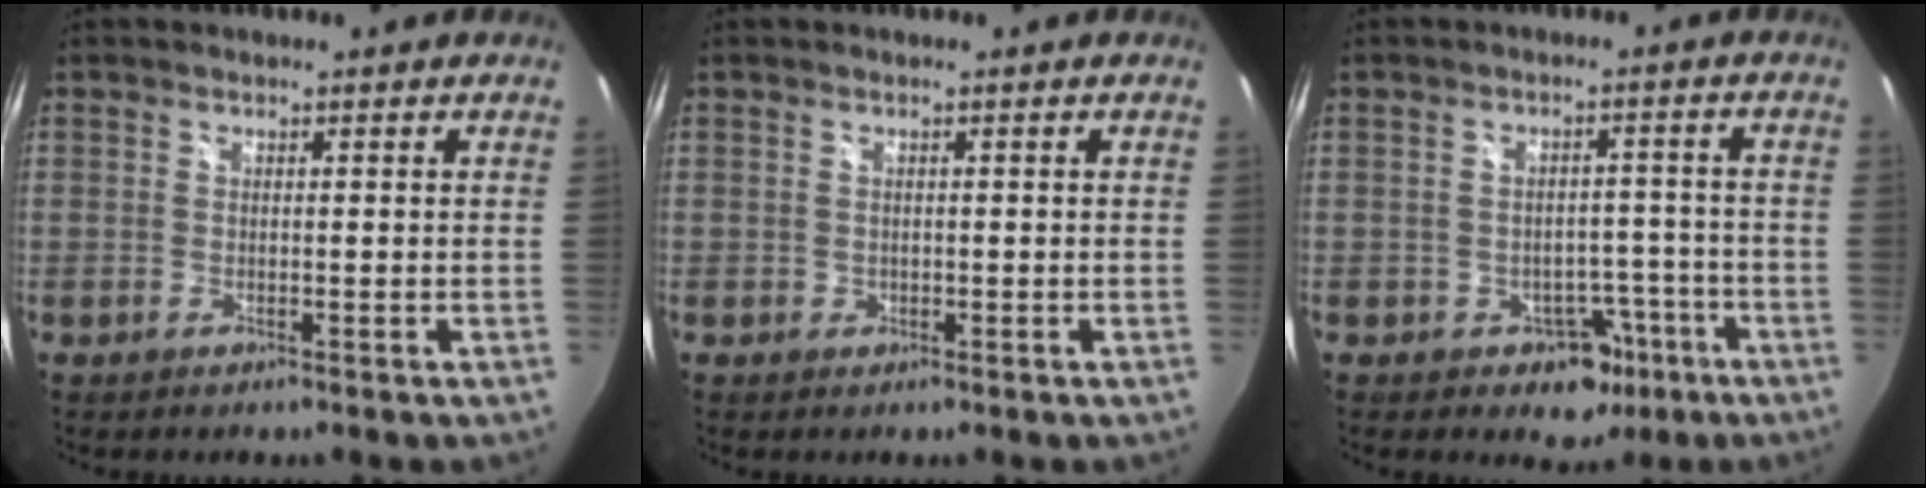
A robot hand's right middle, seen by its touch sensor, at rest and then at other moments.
{"total": 0.7, "force": [-0.2, 0.7, 0.1], "torque": [0.001, -0.003, -0.003]}
{"total": 6.1, "force": [-3.4, 4.6, 2.0], "torque": [-0.037, 0.023, -0.029]}